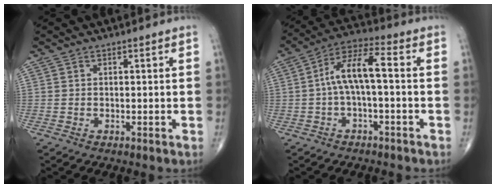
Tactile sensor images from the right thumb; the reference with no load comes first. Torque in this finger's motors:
{"motor_torque": [-0.23, 0.48, 1.04, -0.01, 0.08]}